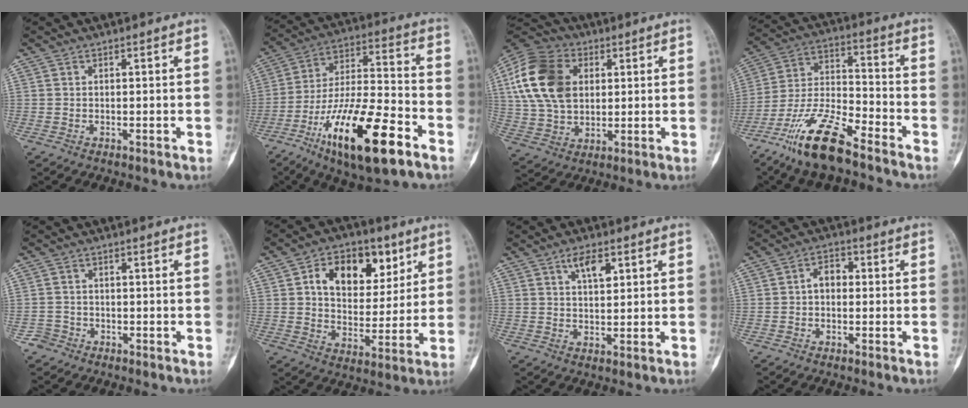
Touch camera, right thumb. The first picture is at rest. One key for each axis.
{"total": 21.8, "fx": -11.2, "fy": 6.4, "fz": 17.5, "tx": -0.333, "ty": 0.053, "tz": -0.193}
{"total": 18.3, "fx": 4.1, "fy": 13.0, "fz": 12.2, "tx": -0.231, "ty": 0.006, "tz": 0.074}
{"total": 15.0, "fx": -10.7, "fy": 4.1, "fz": 9.8, "tx": -0.193, "ty": 0.063, "tz": -0.202}
{"total": 2.1, "fx": -1.4, "fy": 1.6, "fz": -0.3, "tx": 0.011, "ty": 0.010, "tz": -0.030}
{"total": 15.0, "fx": 6.0, "fy": 9.8, "fz": 9.5, "tx": -0.100, "ty": -0.012, "tz": 0.100}
{"total": 4.5, "fx": 2.3, "fy": 2.1, "fz": 3.3, "tx": -0.049, "ty": -0.009, "tz": 0.039}
{"total": 3.7, "fx": -0.2, "fy": 2.7, "fz": 2.6, "tx": -0.028, "ty": 0.018, "tz": -0.012}